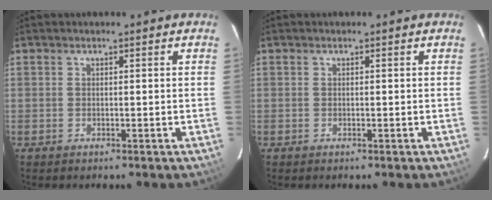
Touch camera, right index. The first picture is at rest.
{"total": 0.0}